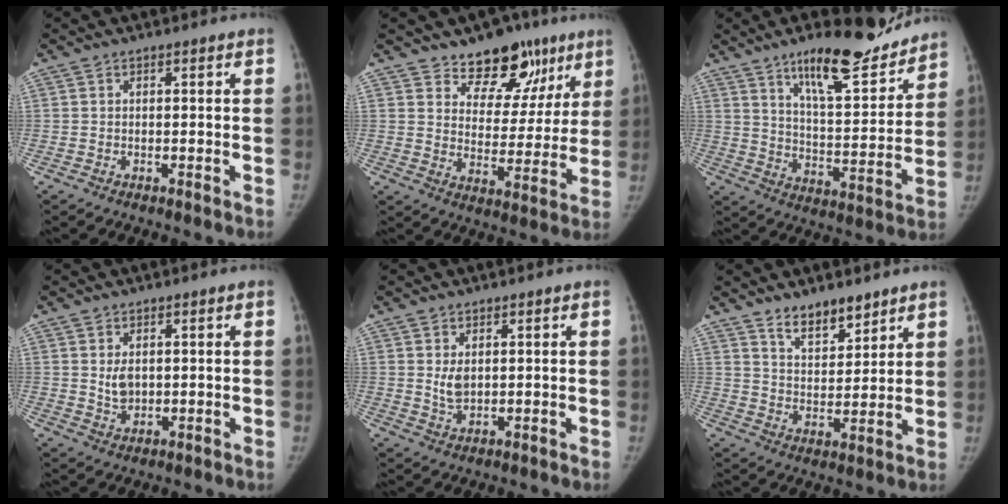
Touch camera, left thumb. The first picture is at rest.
{"total": 14.2, "force": [9.6, 8.8, 5.7], "torque": [-0.009, -0.045, 0.143]}
{"total": 18.1, "force": [13.4, 5.1, 10.9], "torque": [-0.122, -0.087, 0.216]}
{"total": 3.3, "force": [0.6, 2.3, 2.2], "torque": [-0.028, -0.009, 0.018]}
{"total": 3.3, "force": [0.8, 2.2, 2.4], "torque": [-0.032, -0.011, 0.021]}
{"total": 8.2, "force": [6.4, 3.6, 3.7], "torque": [-0.029, -0.050, 0.114]}